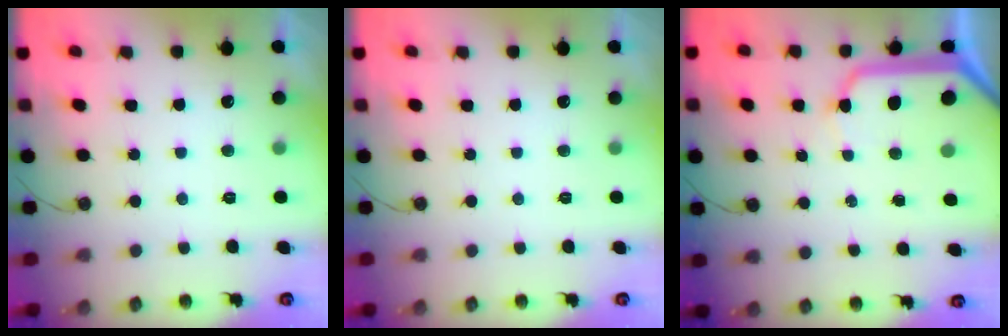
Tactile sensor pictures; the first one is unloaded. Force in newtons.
{"total": 0.0}
{"total": 11.9, "press": 11.8, "slide": 1.4}